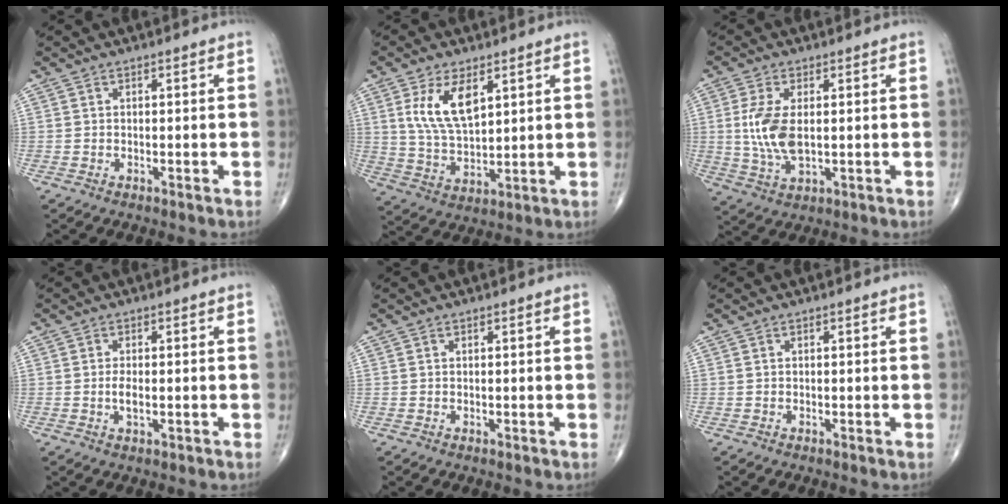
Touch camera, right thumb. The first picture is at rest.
{"total": 10.2, "force": [4.1, 5.0, 7.8], "torque": [-0.136, -0.021, 0.088]}
{"total": 8.6, "force": [0.6, 4.2, 7.5], "torque": [-0.165, -0.009, 0.017]}
{"total": 2.4, "force": [-0.3, 1.1, 2.2], "torque": [-0.045, -0.002, -0.006]}
{"total": 0.0}
{"total": 0.0}